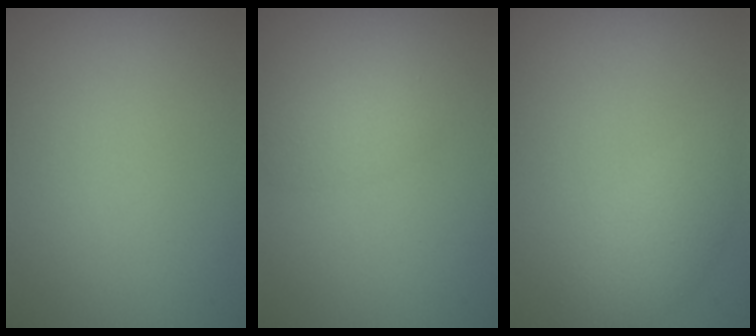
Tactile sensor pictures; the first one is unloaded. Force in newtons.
{"total": 1.6, "press": 1.6, "slide": 0.1}
{"total": 2.5, "press": 2.5, "slide": 0.1}